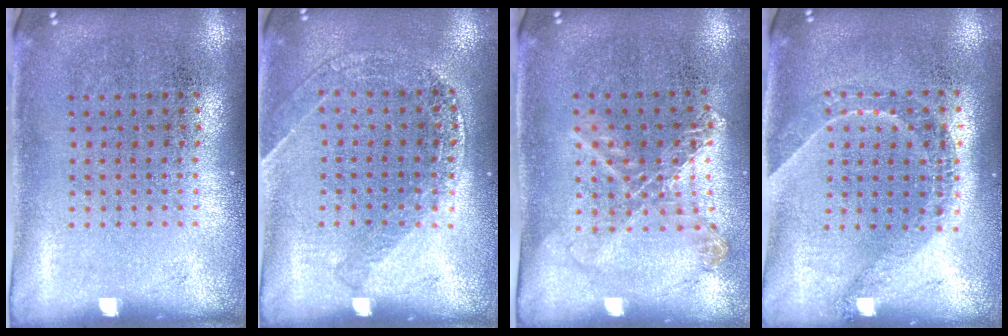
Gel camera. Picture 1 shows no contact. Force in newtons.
{"total": 1.3, "press": 1.3, "slide": 0.1}
{"total": 1.1, "press": 1.1, "slide": 0.0}
{"total": 1.5, "press": 1.3, "slide": 0.9}